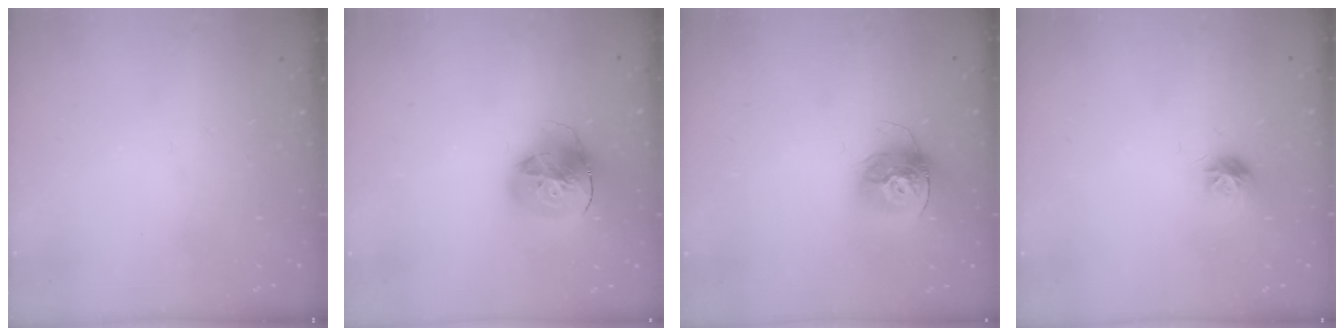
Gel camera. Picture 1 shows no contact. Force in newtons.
{"total": 17.1, "press": 17.0, "slide": 1.9}
{"total": 15.2, "press": 15.2, "slide": 1.4}
{"total": 7.7, "press": 7.7, "slide": 0.2}